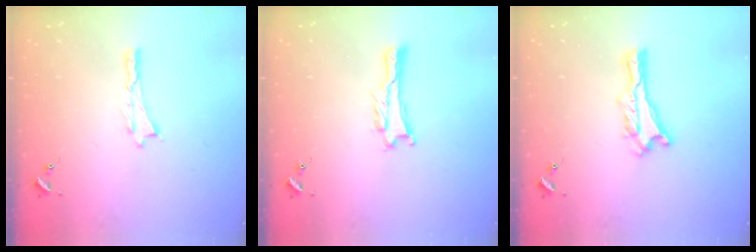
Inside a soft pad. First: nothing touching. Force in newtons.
{"total": 0.9, "press": 0.9, "slide": 0.1}
{"total": 0.0}